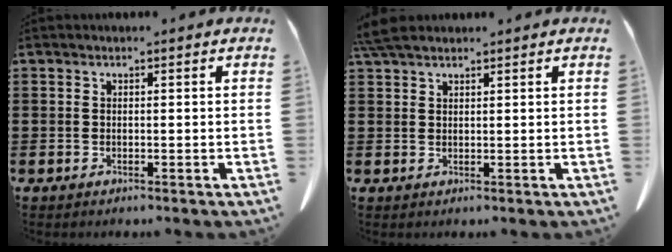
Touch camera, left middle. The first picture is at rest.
{"total": 3.7, "force": [3.0, 1.0, 2.0], "torque": [-0.048, 0.001, 0.058]}